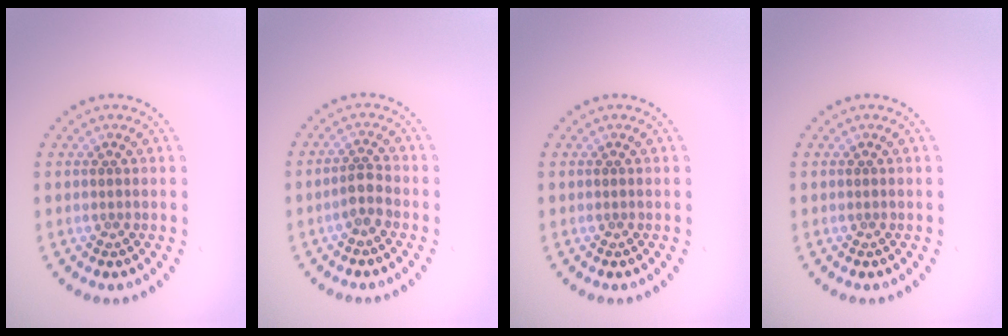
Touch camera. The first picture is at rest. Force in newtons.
{"total": 2.0, "press": 1.6, "slide": 1.1}
{"total": 0.0}
{"total": 0.0}